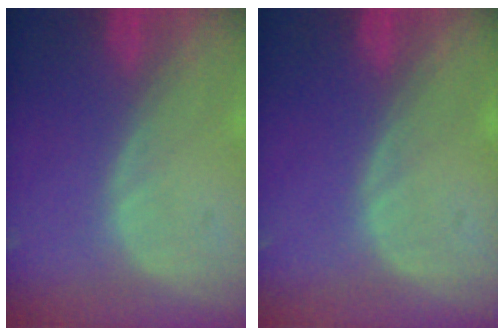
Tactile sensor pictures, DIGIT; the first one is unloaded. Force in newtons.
{"total": 0.0}